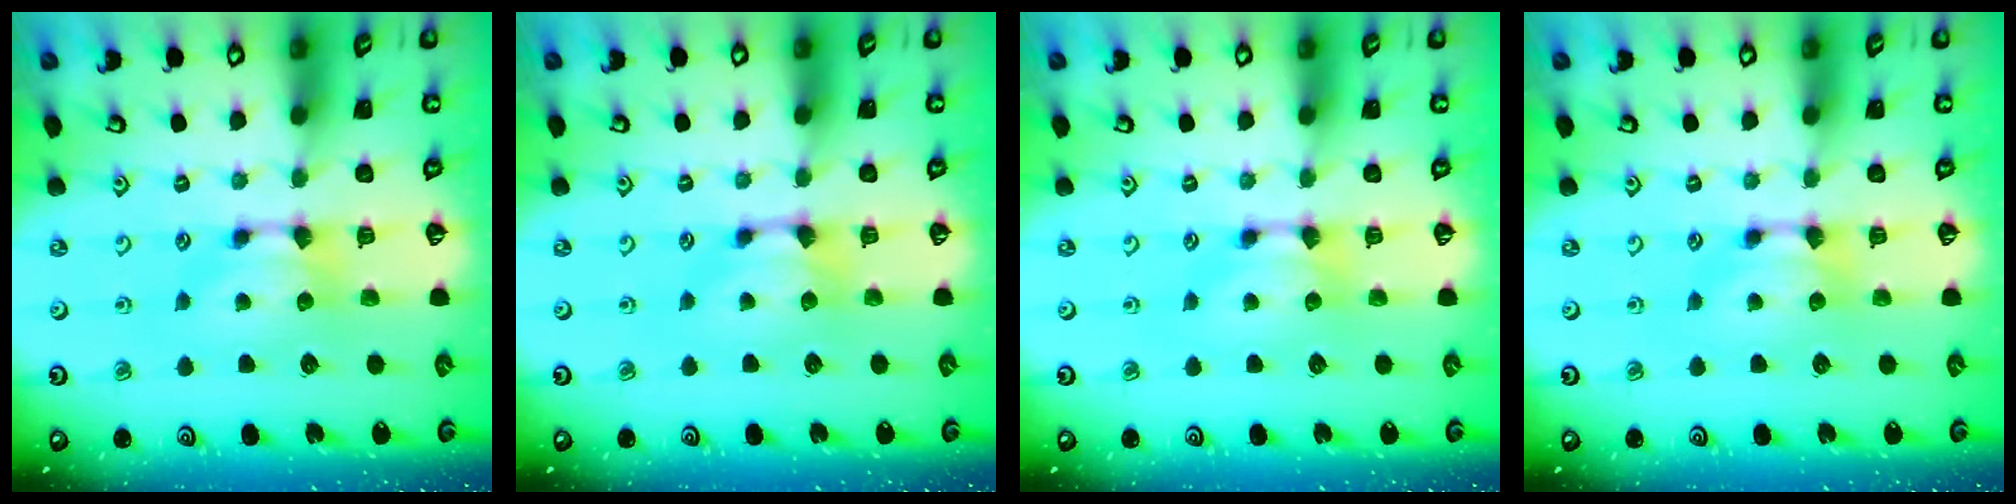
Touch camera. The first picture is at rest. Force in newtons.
{"total": 1.1, "press": 0.4, "slide": 1.0}
{"total": 0.0}
{"total": 0.0}